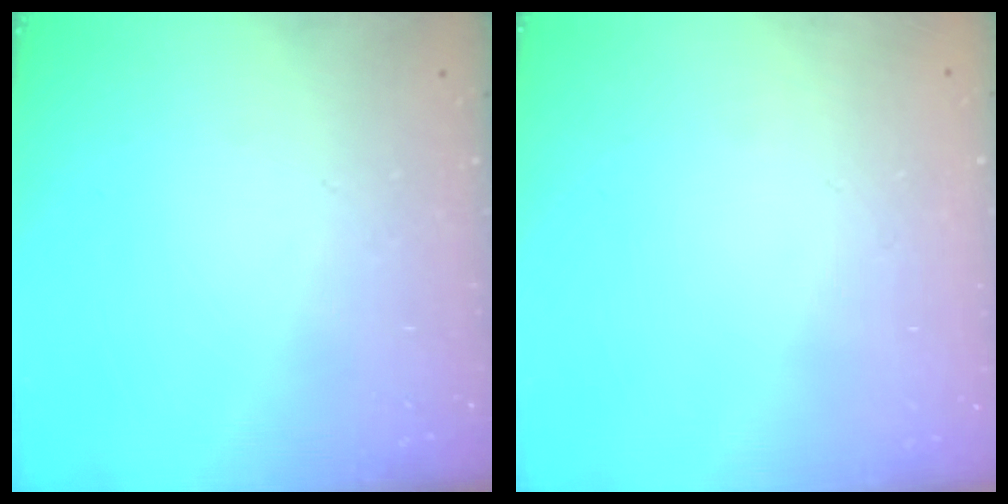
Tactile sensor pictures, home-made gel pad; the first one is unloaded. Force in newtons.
{"total": 1.6, "press": 1.6, "slide": 0.2}